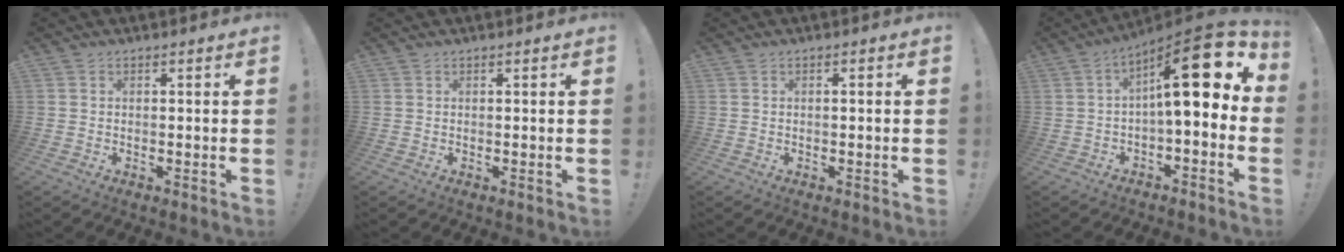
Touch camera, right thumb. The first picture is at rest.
{"total": 0.0}
{"total": 0.6, "force": [-0.3, -0.1, 0.6], "torque": [-0.016, 0.001, -0.004]}
{"total": 18.6, "force": [4.2, 4.7, 17.5], "torque": [-0.267, -0.020, 0.065]}